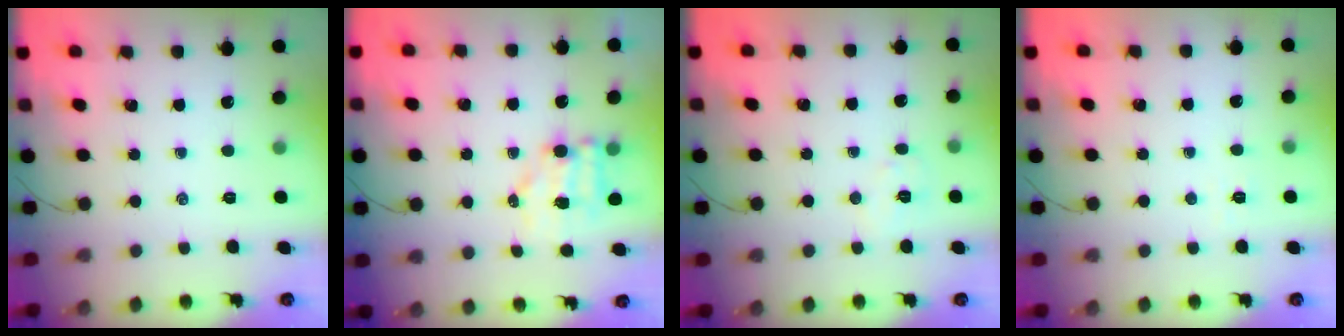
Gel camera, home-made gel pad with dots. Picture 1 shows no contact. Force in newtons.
{"total": 6.2, "press": 6.2, "slide": 0.7}
{"total": 4.0, "press": 3.9, "slide": 0.9}
{"total": 2.4, "press": 2.3, "slide": 0.5}